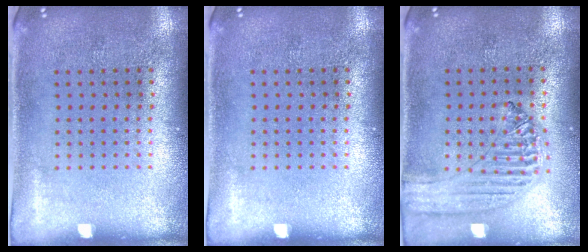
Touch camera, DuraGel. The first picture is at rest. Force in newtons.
{"total": 0.0}
{"total": 1.2, "press": 1.2, "slide": 0.2}